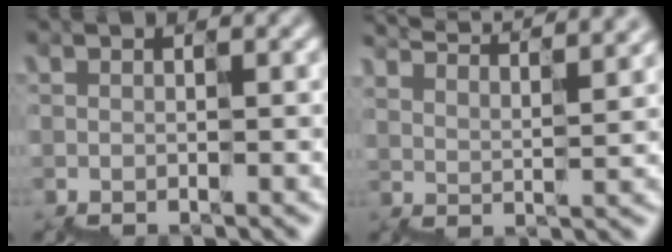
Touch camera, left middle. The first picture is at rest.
{"total": 8.4, "force": [7.8, 1.4, 3.0], "torque": [-0.060, 0.033, 0.091]}